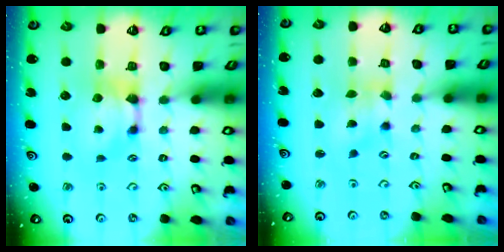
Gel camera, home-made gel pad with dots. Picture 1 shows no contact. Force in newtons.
{"total": 1.7, "press": 1.3, "slide": 1.0}